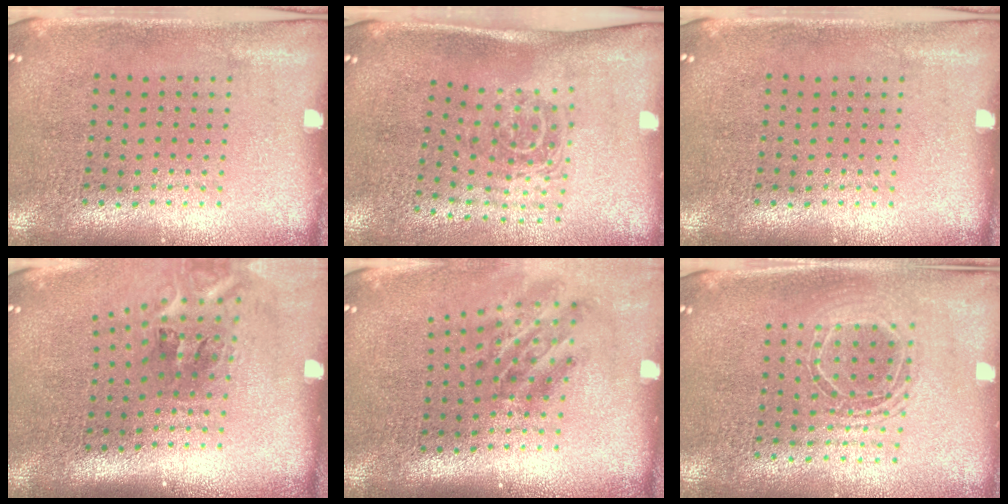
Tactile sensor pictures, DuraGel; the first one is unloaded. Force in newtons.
{"total": 1.7, "press": 1.2, "slide": 1.2}
{"total": 0.0}
{"total": 2.3, "press": 1.4, "slide": 1.9}
{"total": 1.9, "press": 1.2, "slide": 1.5}
{"total": 1.7, "press": 1.4, "slide": 0.9}